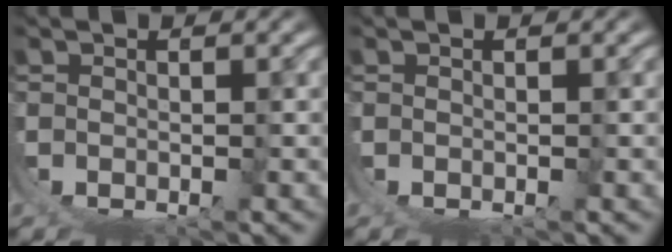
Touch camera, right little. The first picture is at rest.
{"total": 0.0}